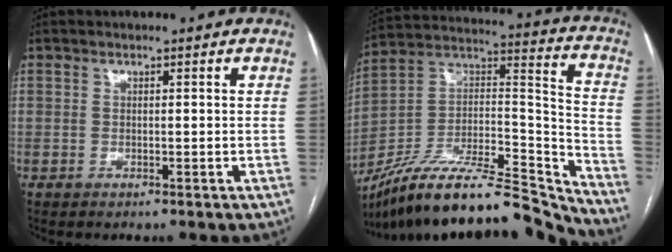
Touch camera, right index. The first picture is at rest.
{"total": 25.9, "force": [-23.4, 3.1, 10.7], "torque": [-0.156, 0.022, -0.385]}